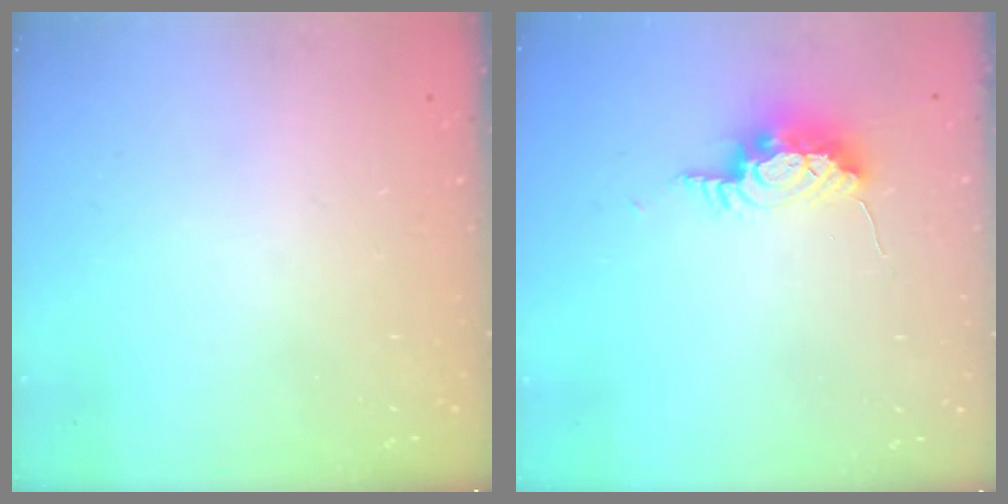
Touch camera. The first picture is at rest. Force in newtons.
{"total": 8.4, "press": 8.1, "slide": 2.2}